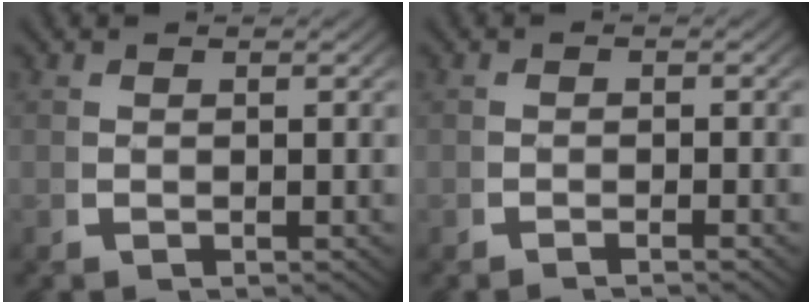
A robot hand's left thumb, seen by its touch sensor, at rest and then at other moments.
{"total": 0.8, "force": [-0.7, 0.0, 0.2], "torque": [0.000, 0.002, -0.018]}